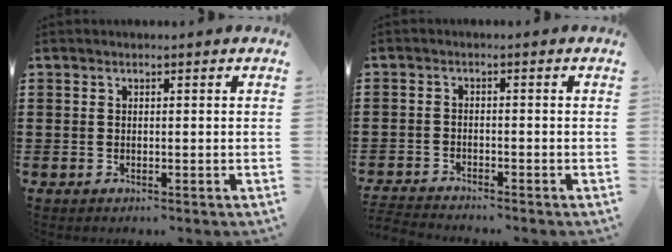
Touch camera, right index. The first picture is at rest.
{"total": 2.1, "force": [-2.1, 0.0, -0.2], "torque": [-0.003, 0.001, -0.045]}